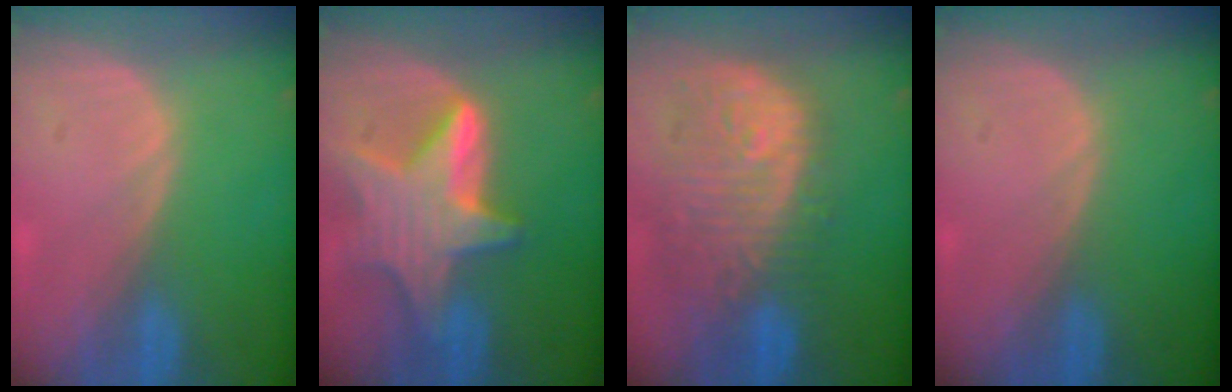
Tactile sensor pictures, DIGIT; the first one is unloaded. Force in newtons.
{"total": 9.5, "press": 9.5, "slide": 0.7}
{"total": 12.0, "press": 10.7, "slide": 5.3}
{"total": 0.0}